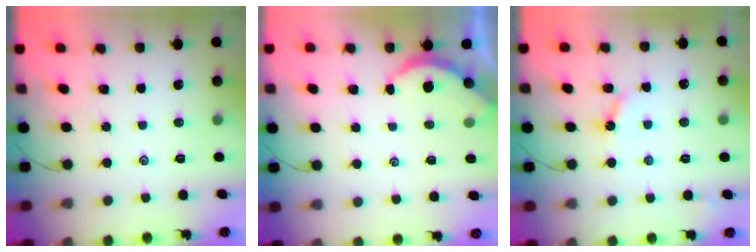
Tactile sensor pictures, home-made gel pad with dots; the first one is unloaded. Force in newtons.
{"total": 2.3, "press": 2.3, "slide": 0.3}
{"total": 4.0, "press": 3.9, "slide": 0.5}